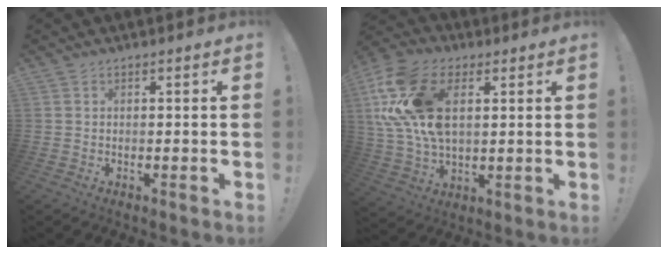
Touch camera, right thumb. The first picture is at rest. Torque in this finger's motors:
{"motor_torque": [1.37, 1.43, 1.81, 0.37, 0.66]}